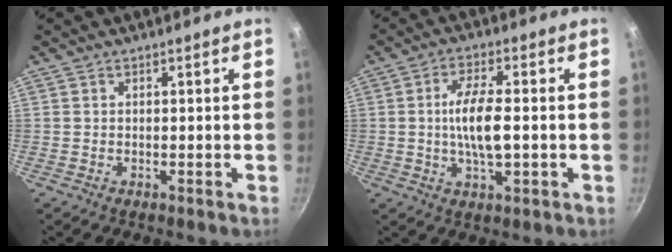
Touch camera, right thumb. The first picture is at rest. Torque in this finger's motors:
{"motor_torque": [2.61, 2.39, 2.09, -0.69, 0.90]}